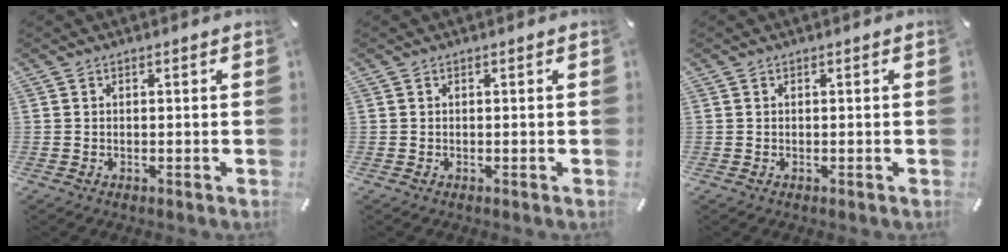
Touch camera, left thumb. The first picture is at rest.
{"total": 0.0}
{"total": 0.0}